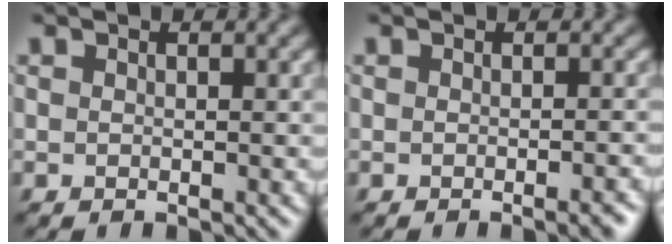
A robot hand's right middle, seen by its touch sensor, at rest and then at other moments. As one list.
[{"total": 2.1, "force": [-1.0, 0.5, 1.7], "torque": [-0.014, 0.001, -0.015]}]